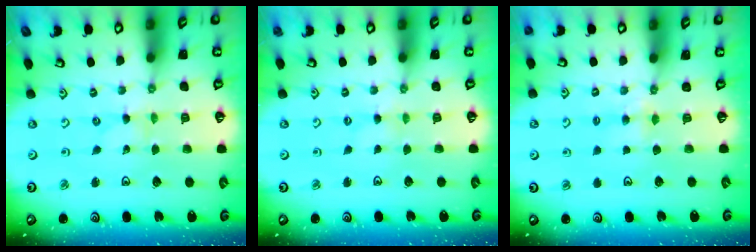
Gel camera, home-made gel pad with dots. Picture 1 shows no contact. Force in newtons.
{"total": 0.8, "press": 0.7, "slide": 0.2}
{"total": 4.5, "press": 4.5, "slide": 0.7}